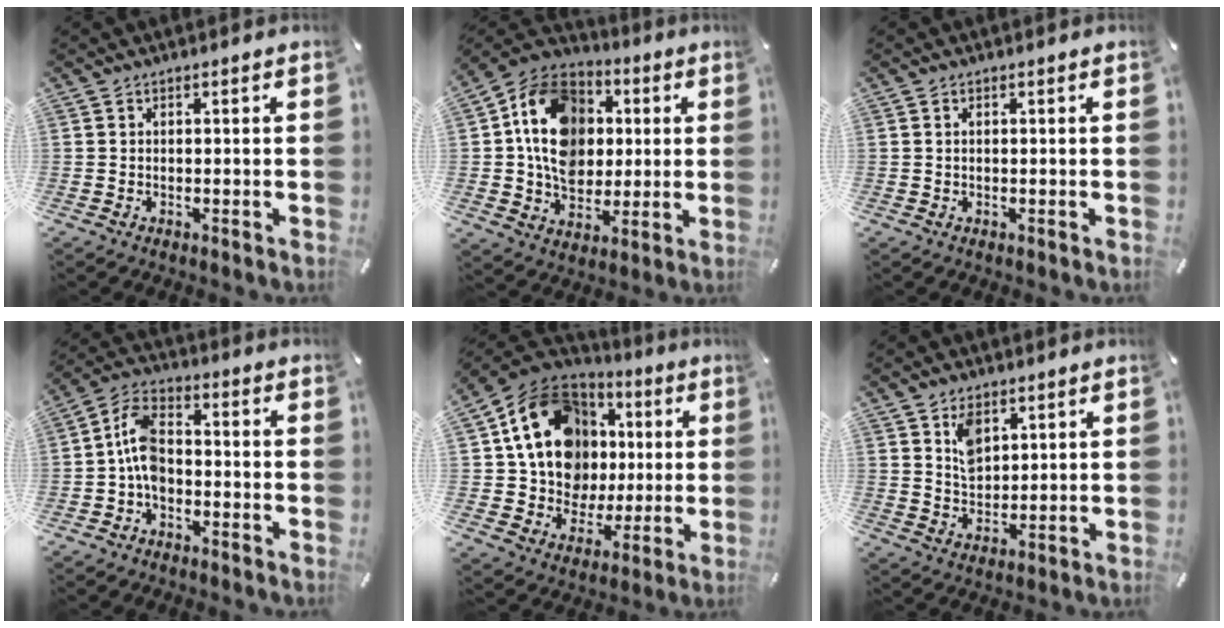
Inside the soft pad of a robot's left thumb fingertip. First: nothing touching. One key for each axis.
{"total": 16.8, "fx": 1.3, "fy": 14.0, "fz": 9.1, "tx": -0.176, "ty": 0.011, "tz": 0.027}
{"total": 0.7, "fx": 0.1, "fy": 0.4, "fz": 0.6, "tx": -0.012, "ty": 0.003, "tz": 0.001}
{"total": 8.2, "fx": -2.2, "fy": 5.2, "fz": 5.9, "tx": -0.133, "ty": 0.015, "tz": -0.042}
{"total": 19.5, "fx": 4.8, "fy": 16.3, "fz": 9.6, "tx": -0.156, "ty": -0.022, "tz": 0.105}
{"total": 6.0, "fx": 3.3, "fy": 4.1, "fz": 2.8, "tx": -0.043, "ty": -0.002, "tz": 0.059}